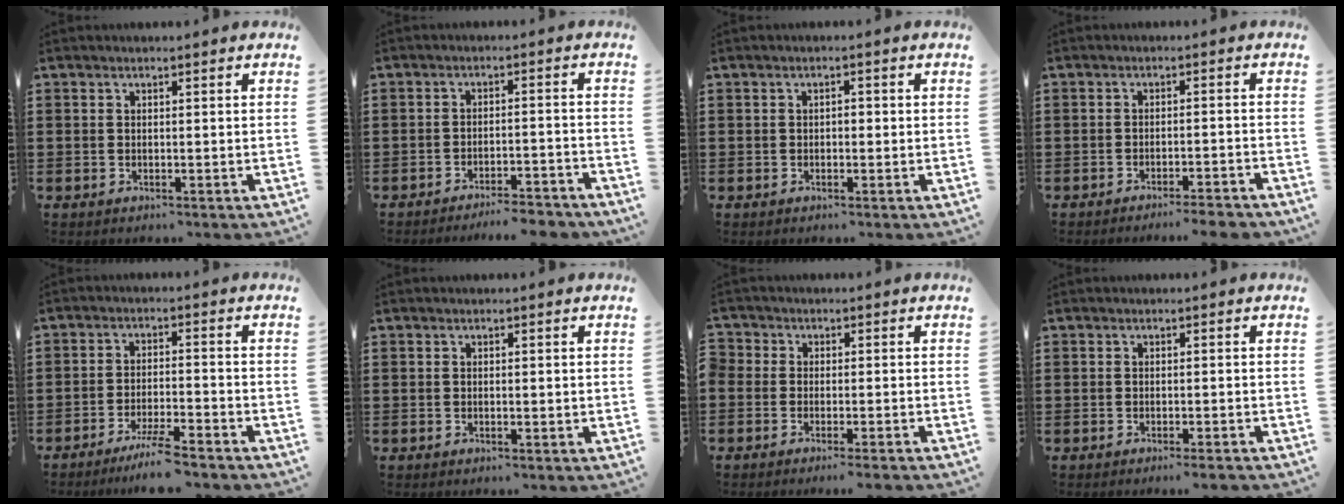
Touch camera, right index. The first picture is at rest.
{"total": 3.9, "force": [-3.8, -0.1, 0.8], "torque": [-0.016, -0.001, -0.078]}
{"total": 1.0, "force": [-0.3, 0.5, 0.7], "torque": [-0.015, 0.001, -0.006]}
{"total": 2.8, "force": [-2.6, -0.3, 1.0], "torque": [-0.017, 0.000, -0.052]}
{"total": 5.1, "force": [-4.4, -0.3, 2.6], "torque": [-0.057, -0.015, -0.083]}
{"total": 0.0}
{"total": 1.7, "force": [-1.6, 0.3, 0.2], "torque": [-0.015, 0.000, -0.036]}
{"total": 1.0, "force": [-0.8, -0.2, 0.6], "torque": [-0.010, -0.002, -0.015]}